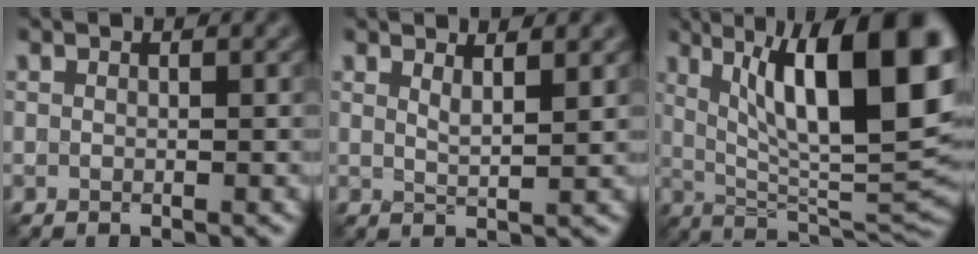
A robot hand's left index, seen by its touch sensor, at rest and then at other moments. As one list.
[{"total": 2.0, "force": [1.5, 0.4, 1.3], "torque": [-0.014, -0.001, 0.023]}, {"total": 15.0, "force": [5.2, 4.3, 13.4], "torque": [-0.192, 0.001, 0.086]}]